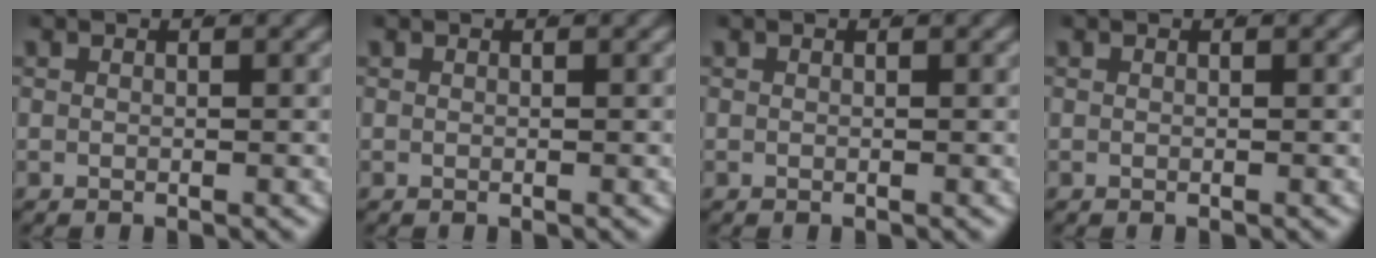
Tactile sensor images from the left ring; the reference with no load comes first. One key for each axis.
{"total": 1.1, "fx": -0.2, "fy": -1.0, "fz": -0.3, "tx": 0.013, "ty": -0.012, "tz": 0.007}
{"total": 0.0}
{"total": 0.0}